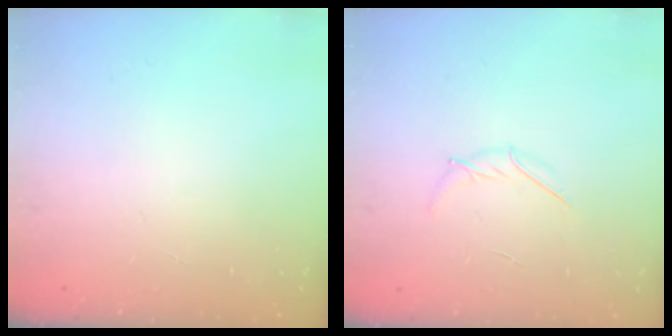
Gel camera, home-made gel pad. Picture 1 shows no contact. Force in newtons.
{"total": 4.1, "press": 4.0, "slide": 1.0}